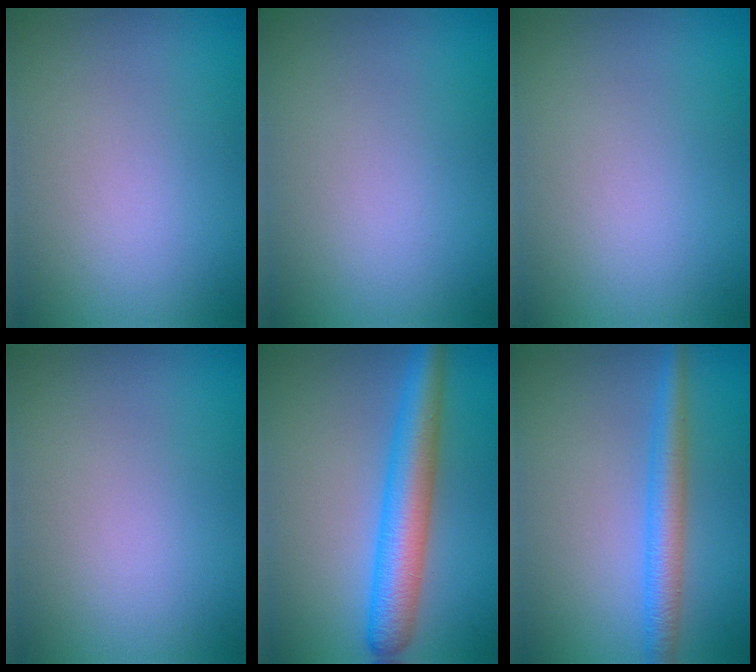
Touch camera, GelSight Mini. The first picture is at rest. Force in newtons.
{"total": 0.0}
{"total": 0.0}
{"total": 0.0}
{"total": 5.8, "press": 5.8, "slide": 0.1}
{"total": 3.3, "press": 3.3, "slide": 0.1}